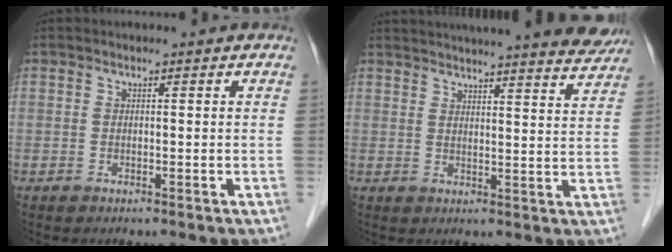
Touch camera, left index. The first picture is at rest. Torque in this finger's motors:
{"motor_torque": [0.35, -0.31, 0.54, 0.12]}